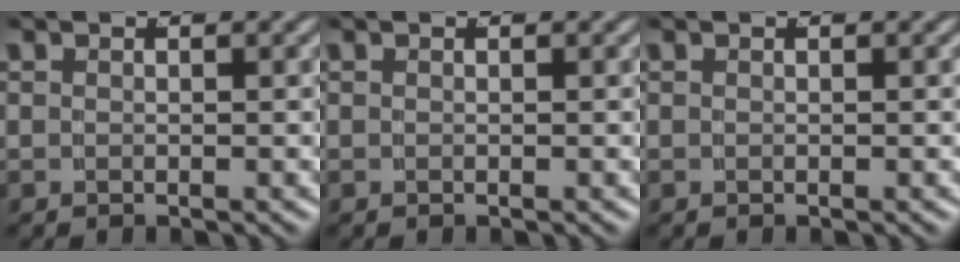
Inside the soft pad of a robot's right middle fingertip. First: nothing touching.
{"total": 0.0}
{"total": 0.0}